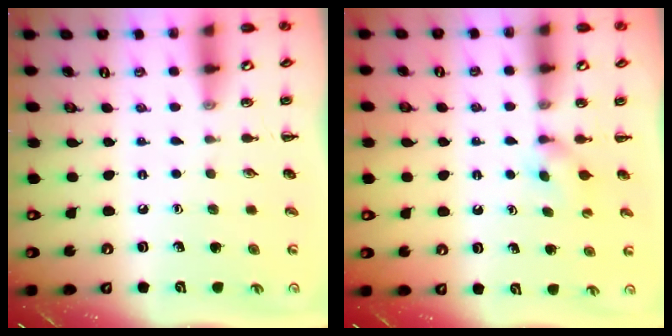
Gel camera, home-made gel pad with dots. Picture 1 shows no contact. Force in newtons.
{"total": 2.5, "press": 2.3, "slide": 1.0}